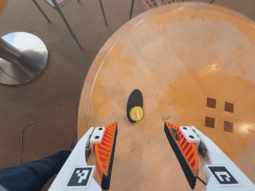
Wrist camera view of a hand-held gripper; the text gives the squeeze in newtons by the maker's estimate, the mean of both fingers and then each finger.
{"total": 0.0}